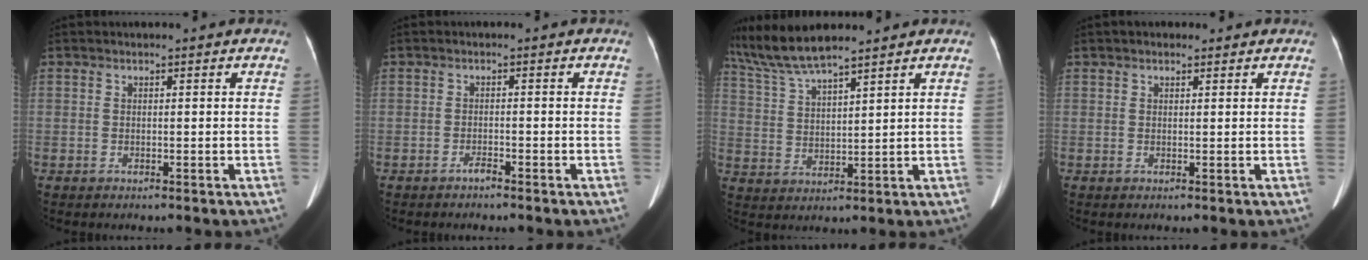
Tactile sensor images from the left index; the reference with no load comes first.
{"total": 1.1, "force": [-1.0, 0.0, 0.4], "torque": [-0.007, -0.003, -0.018]}
{"total": 8.9, "force": [7.9, 0.3, 4.0], "torque": [-0.094, 0.018, 0.158]}
{"total": 1.5, "force": [1.0, 0.9, 0.6], "torque": [-0.014, 0.015, 0.011]}